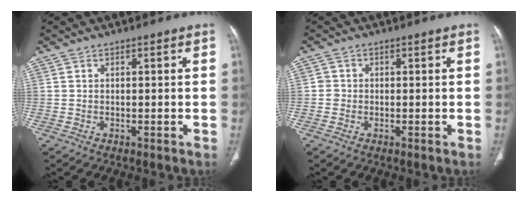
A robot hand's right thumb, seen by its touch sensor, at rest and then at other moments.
{"total": 1.3, "force": [-0.2, 1.2, 0.2], "torque": [0.005, 0.005, -0.007]}